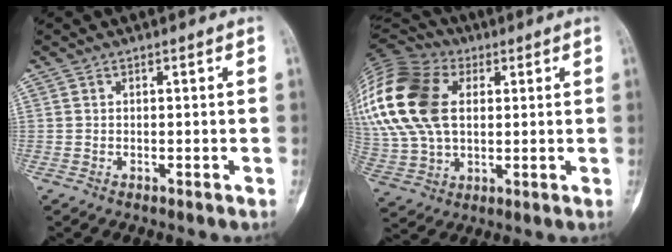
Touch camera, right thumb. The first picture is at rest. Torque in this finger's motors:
{"motor_torque": [-1.10, 2.41, 2.21, 0.34, 0.83]}